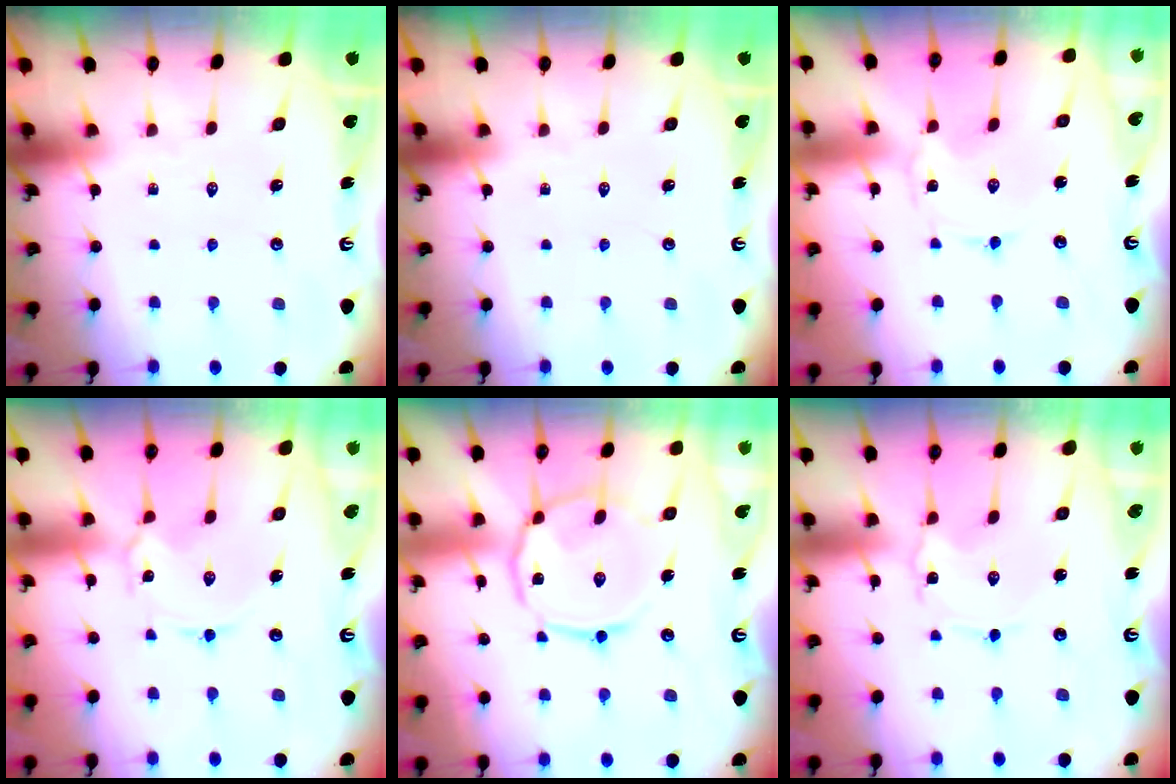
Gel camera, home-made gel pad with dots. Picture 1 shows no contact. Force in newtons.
{"total": 0.0}
{"total": 0.0}
{"total": 1.7, "press": 1.7, "slide": 0.3}
{"total": 10.6, "press": 10.6, "slide": 0.9}
{"total": 1.2, "press": 1.1, "slide": 0.2}